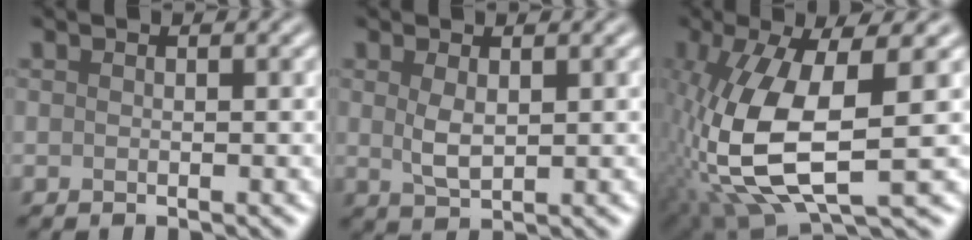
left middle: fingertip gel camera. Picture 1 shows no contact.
{"total": 2.1, "force": [0.4, 1.0, 1.8], "torque": [-0.046, -0.003, 0.013]}
{"total": 10.6, "force": [-1.5, 4.0, 9.7], "torque": [-0.224, -0.007, -0.027]}